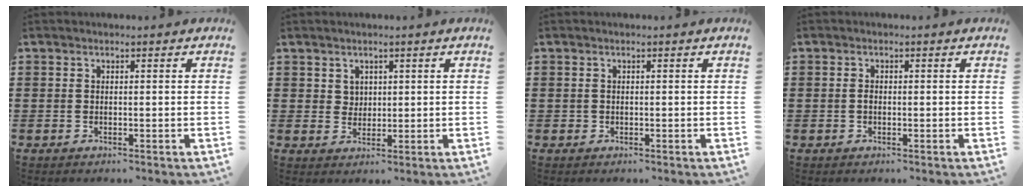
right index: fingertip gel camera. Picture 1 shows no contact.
{"total": 2.1, "force": [1.3, 1.6, 0.3], "torque": [-0.011, 0.006, 0.025]}
{"total": 0.5, "force": [-0.1, 0.5, 0.0], "torque": [0.000, 0.005, -0.003]}
{"total": 0.8, "force": [-0.2, 0.5, 0.6], "torque": [-0.015, -0.001, -0.004]}